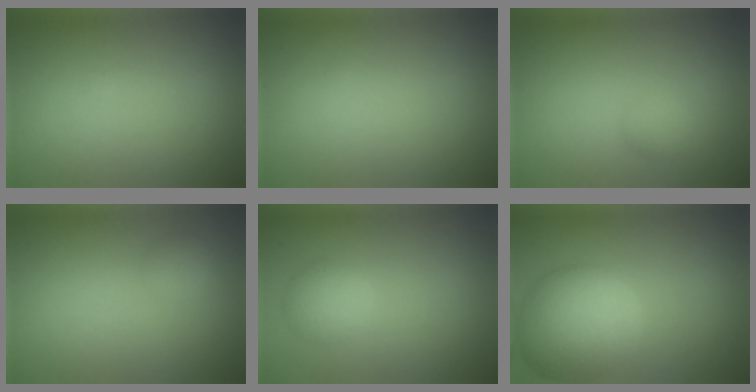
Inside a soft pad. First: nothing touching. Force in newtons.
{"total": 0.0}
{"total": 1.3, "press": 1.3, "slide": 0.0}
{"total": 0.8, "press": 0.8, "slide": 0.0}
{"total": 2.4, "press": 2.4, "slide": 0.2}
{"total": 8.3, "press": 8.3, "slide": 0.3}